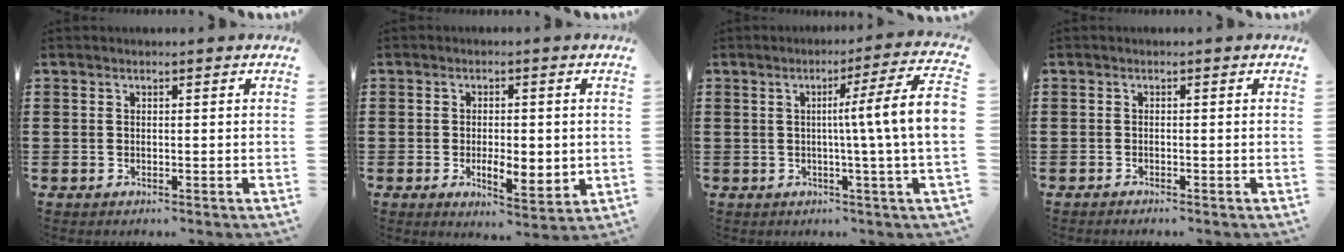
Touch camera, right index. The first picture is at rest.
{"total": 4.3, "force": [-0.5, 2.0, 3.8], "torque": [-0.069, 0.006, -0.010]}
{"total": 8.4, "force": [0.0, -0.8, 8.4], "torque": [-0.135, -0.017, -0.009]}
{"total": 0.6, "force": [-0.6, 0.0, 0.1], "torque": [-0.003, -0.002, -0.013]}